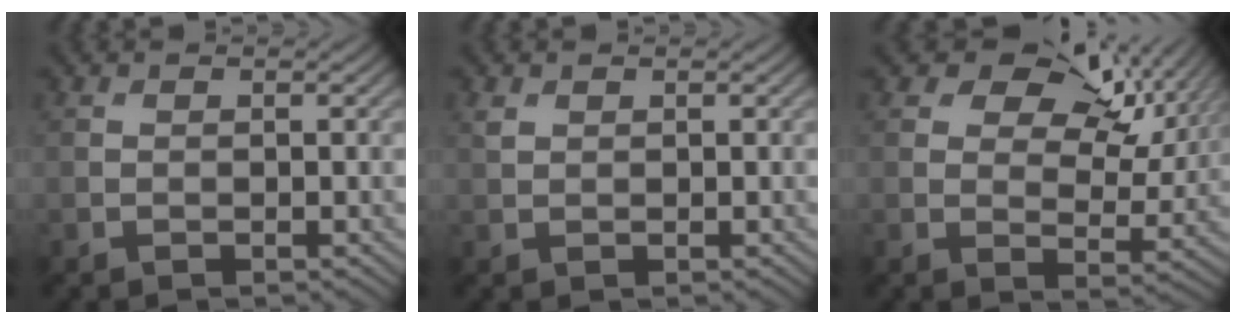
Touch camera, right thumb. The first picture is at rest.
{"total": 0.9, "force": [0.6, 0.6, 0.4], "torque": [-0.013, -0.001, 0.015]}
{"total": 11.9, "force": [6.1, 6.8, 7.6], "torque": [-0.121, 0.014, 0.085]}